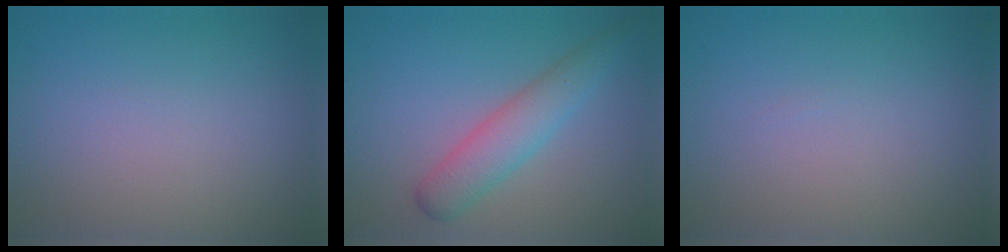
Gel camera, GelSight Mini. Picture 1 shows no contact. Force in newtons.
{"total": 3.8, "press": 3.8, "slide": 0.1}
{"total": 0.0}